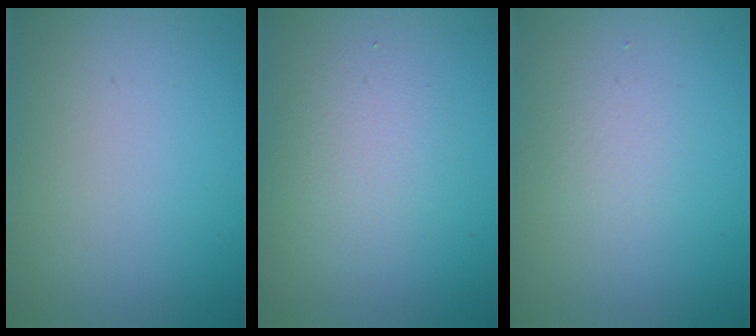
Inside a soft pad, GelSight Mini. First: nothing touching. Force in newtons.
{"total": 2.4, "press": 2.4, "slide": 0.2}
{"total": 1.3, "press": 1.3, "slide": 0.0}